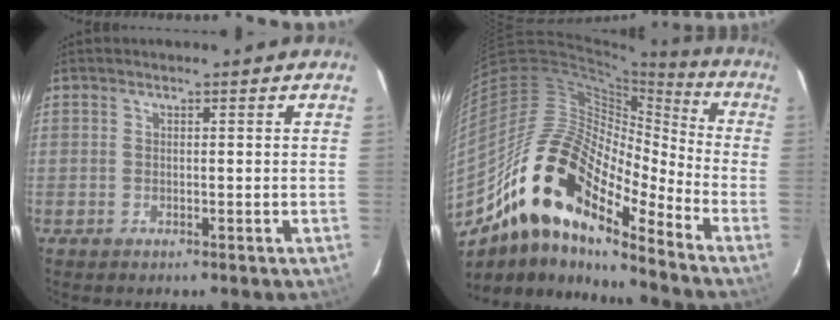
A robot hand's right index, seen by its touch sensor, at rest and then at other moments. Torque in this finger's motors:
{"motor_torque": [0.85, -0.84, 1.05, 0.21]}